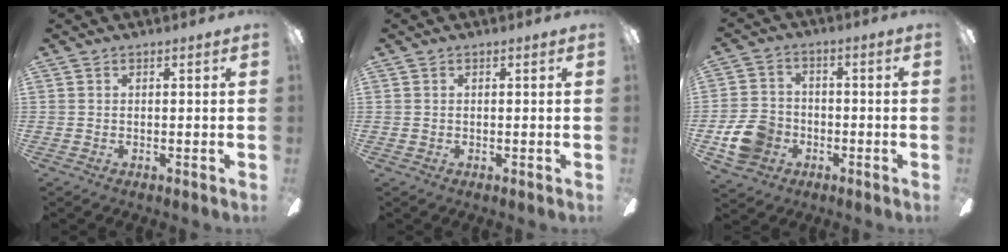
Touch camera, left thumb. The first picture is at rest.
{"total": 0.5, "force": [0.0, 0.5, 0.2], "torque": [-0.004, 0.005, -0.002]}
{"total": 10.4, "force": [-3.8, 8.3, 4.9], "torque": [-0.115, 0.031, -0.070]}